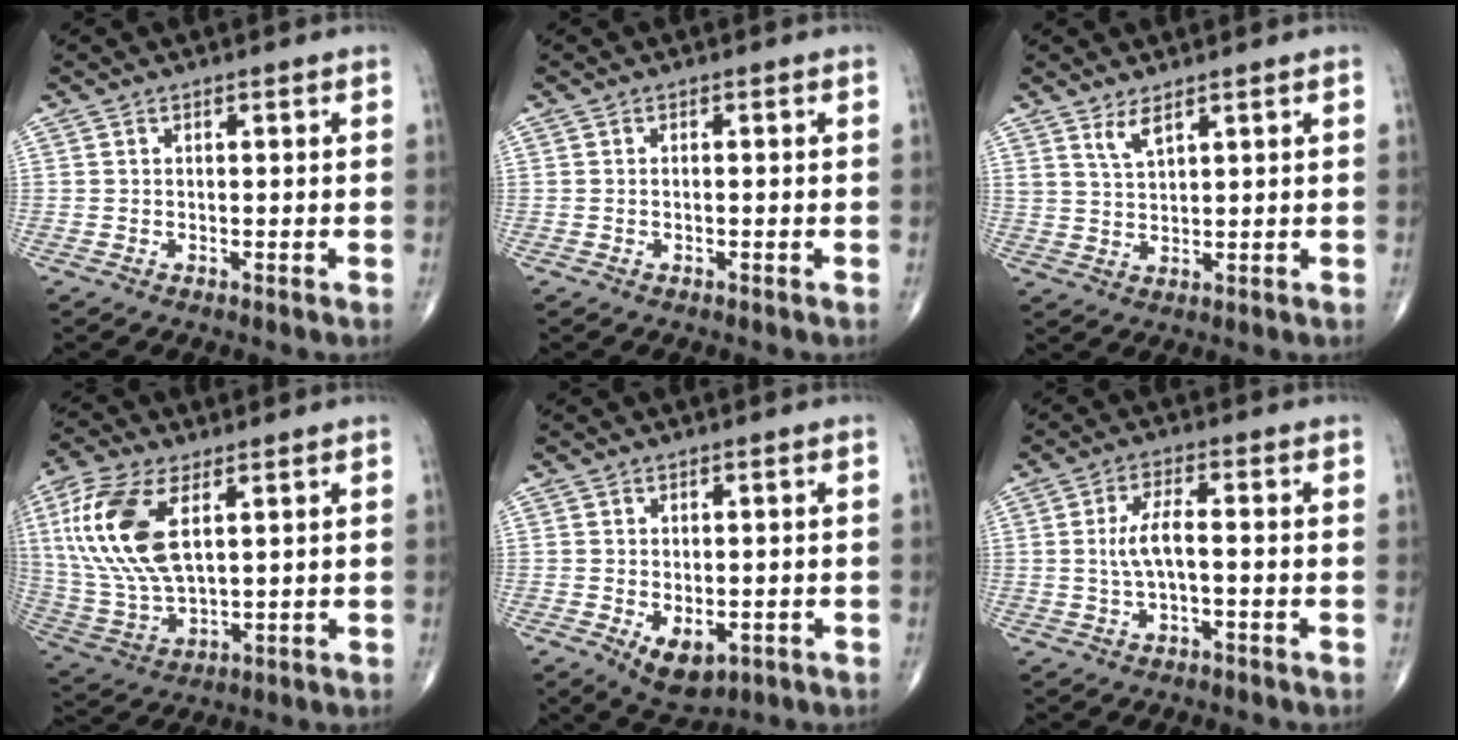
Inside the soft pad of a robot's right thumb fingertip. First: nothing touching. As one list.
[{"total": 0.5, "force": [-0.2, 0.2, 0.5], "torque": [-0.014, 0.005, -0.001]}, {"total": 3.4, "force": [2.4, 1.0, 2.2], "torque": [-0.043, -0.018, 0.051]}, {"total": 17.5, "force": [5.3, 8.5, 14.3], "torque": [-0.316, -0.010, 0.107]}, {"total": 6.3, "force": [-1.8, 3.8, 4.7], "torque": [-0.061, -0.007, -0.015]}, {"total": 5.5, "force": [-0.3, 1.8, 5.2], "torque": [-0.114, 0.015, -0.009]}]